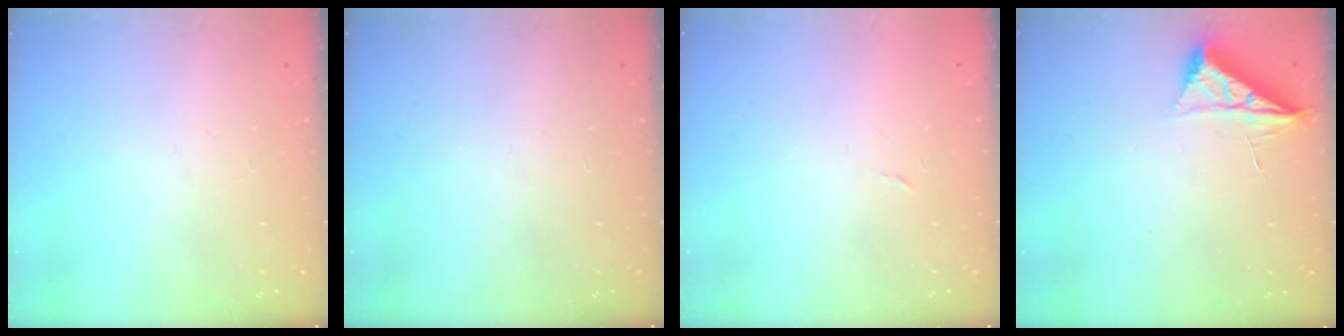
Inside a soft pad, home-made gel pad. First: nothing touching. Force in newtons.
{"total": 0.0}
{"total": 2.4, "press": 2.4, "slide": 0.4}
{"total": 6.3, "press": 6.2, "slide": 0.8}